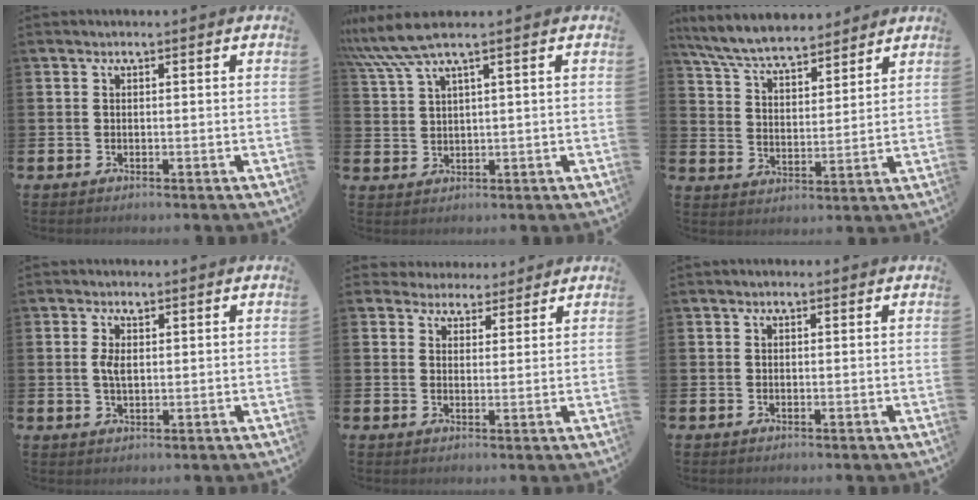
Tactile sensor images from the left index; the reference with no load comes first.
{"total": 5.6, "force": [4.1, 0.4, 3.8], "torque": [-0.089, -0.002, 0.073]}
{"total": 7.3, "force": [6.8, 1.2, 2.1], "torque": [-0.071, -0.037, 0.123]}
{"total": 2.5, "force": [0.9, 1.2, 2.0], "torque": [-0.034, 0.002, 0.012]}
{"total": 3.5, "force": [3.1, 1.5, -0.3], "torque": [-0.007, -0.014, 0.055]}
{"total": 0.0}